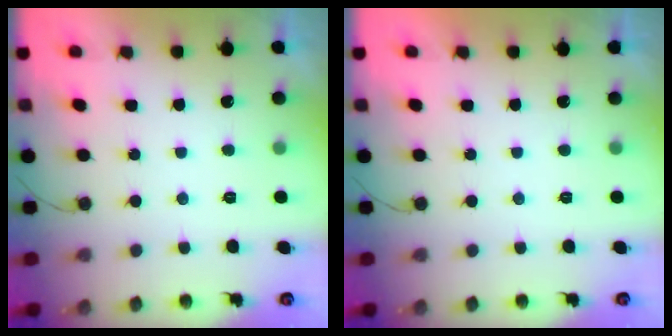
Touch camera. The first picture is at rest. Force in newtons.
{"total": 1.7, "press": 1.7, "slide": 0.0}